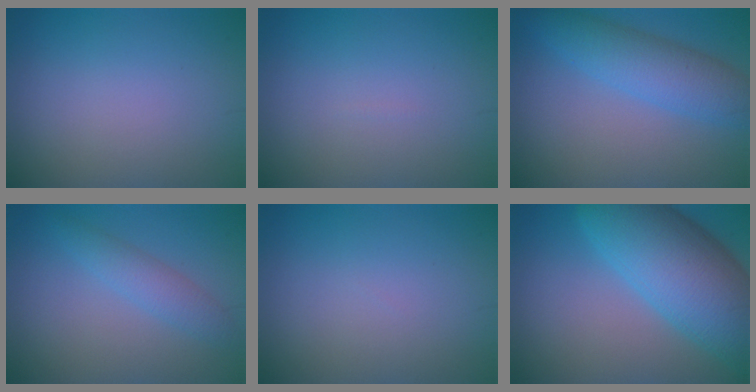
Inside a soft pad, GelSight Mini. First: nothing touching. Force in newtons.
{"total": 0.0}
{"total": 5.3, "press": 5.3, "slide": 0.1}
{"total": 2.4, "press": 2.4, "slide": 0.1}
{"total": 0.0}
{"total": 11.8, "press": 11.8, "slide": 0.3}